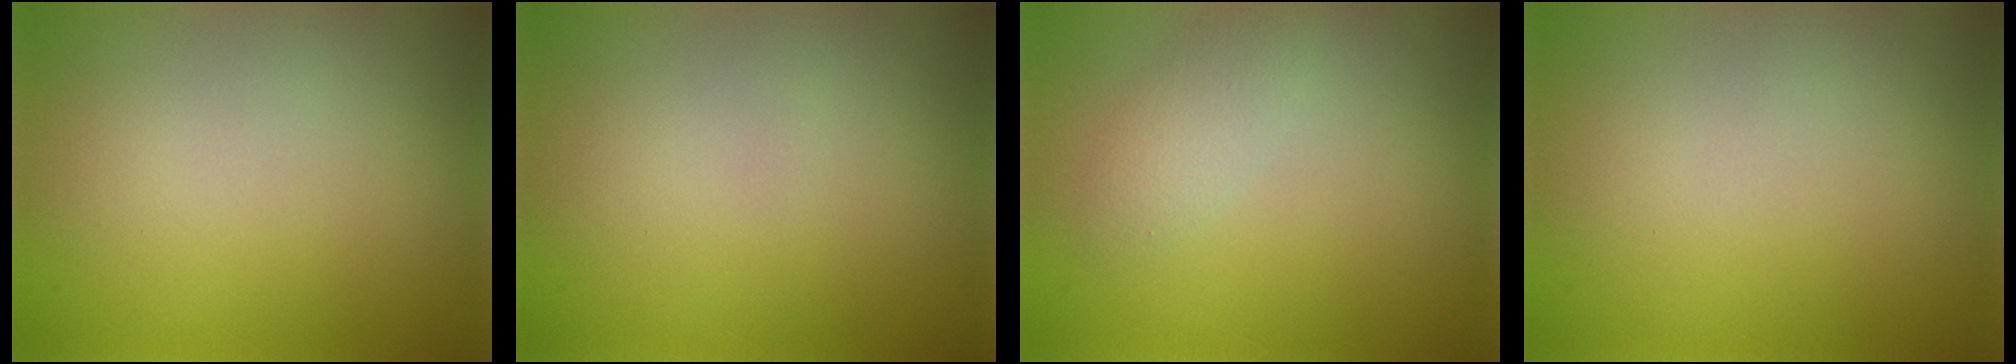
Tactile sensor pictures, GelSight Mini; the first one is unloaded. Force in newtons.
{"total": 0.0}
{"total": 1.9, "press": 1.9, "slide": 0.1}
{"total": 0.0}